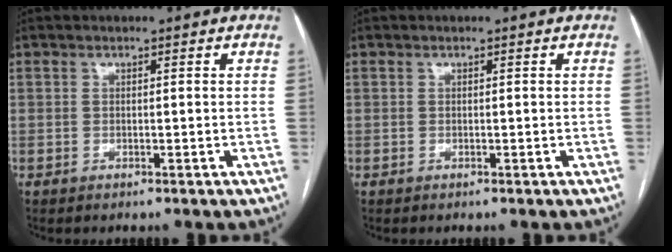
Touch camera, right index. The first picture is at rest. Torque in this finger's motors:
{"motor_torque": [0.01, 0.01, 0.00, 0.00]}